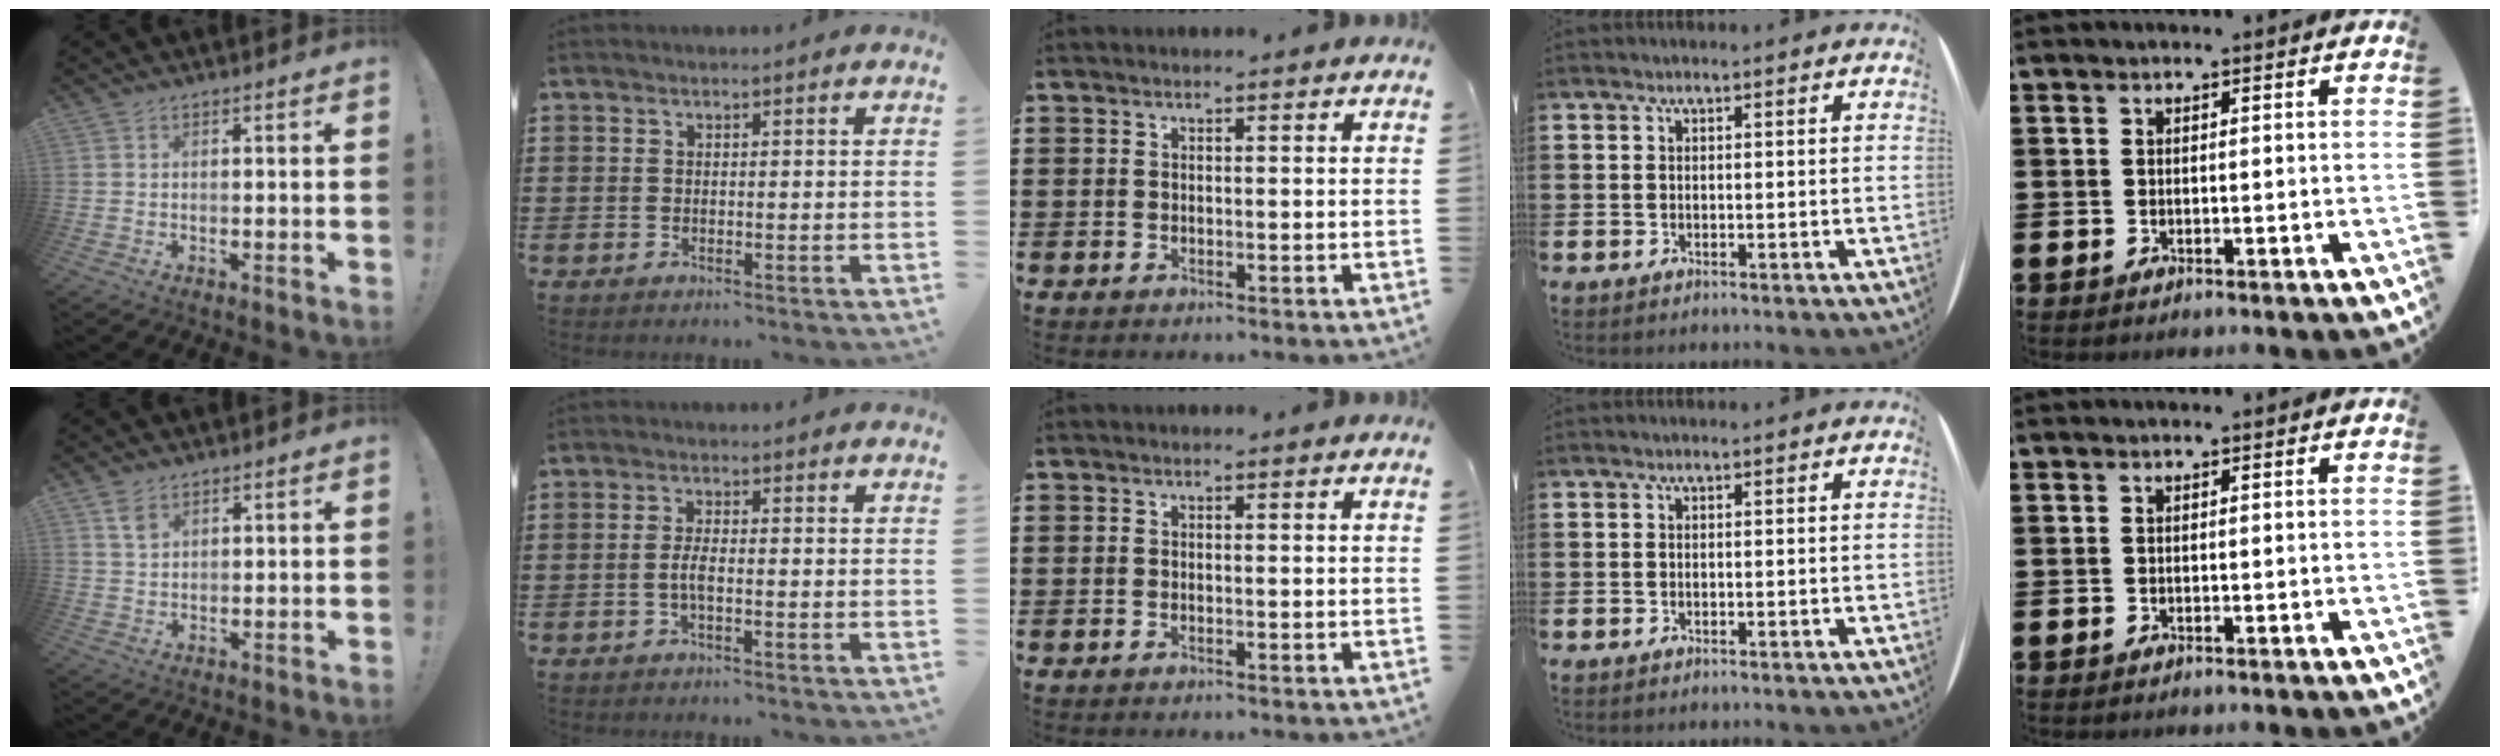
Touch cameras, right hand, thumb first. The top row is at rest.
{"thumb": {"total": 3.1, "force": [1.9, 1.7, 1.8], "torque": [-0.018, -0.011, 0.033]}, "index": {"total": 2.7, "force": [-0.7, 0.6, 2.5], "torque": [-0.061, -0.005, -0.018]}}